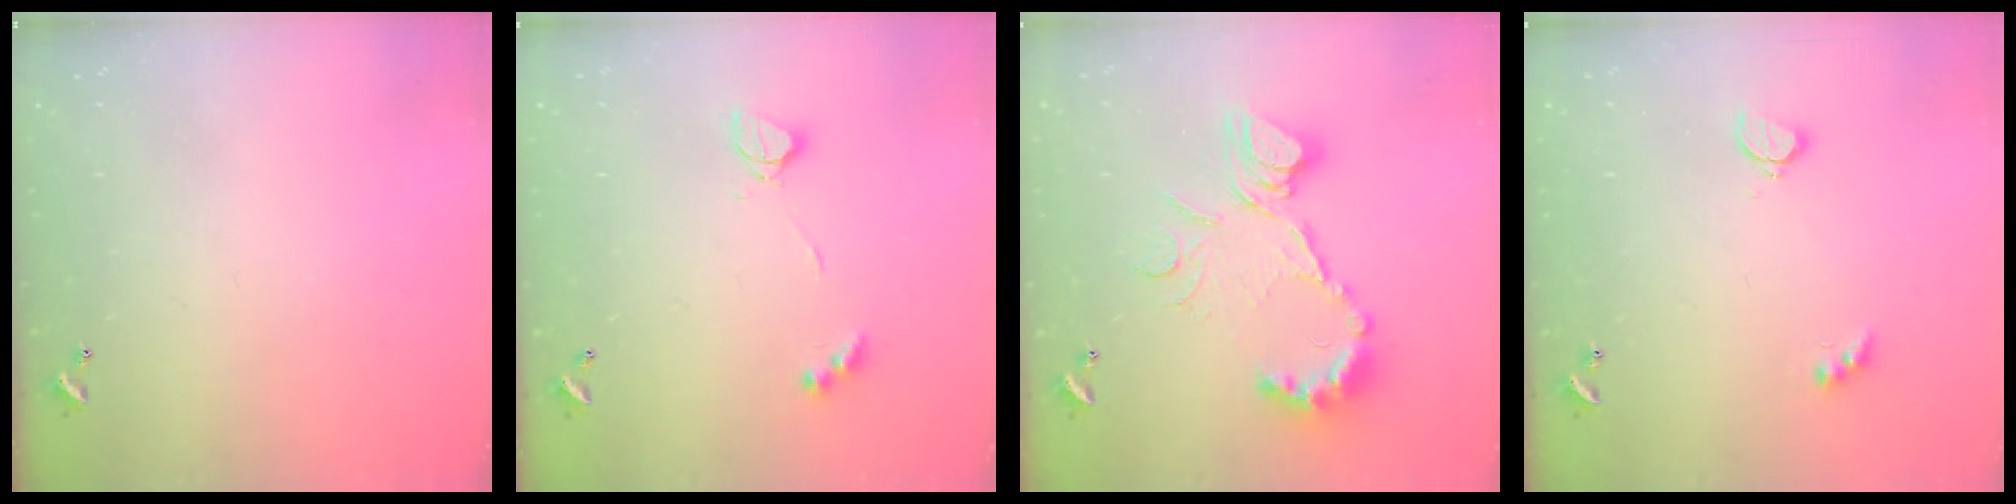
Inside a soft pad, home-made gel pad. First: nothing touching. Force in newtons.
{"total": 4.0, "press": 4.0, "slide": 0.8}
{"total": 18.4, "press": 18.3, "slide": 1.8}
{"total": 2.9, "press": 2.8, "slide": 0.7}